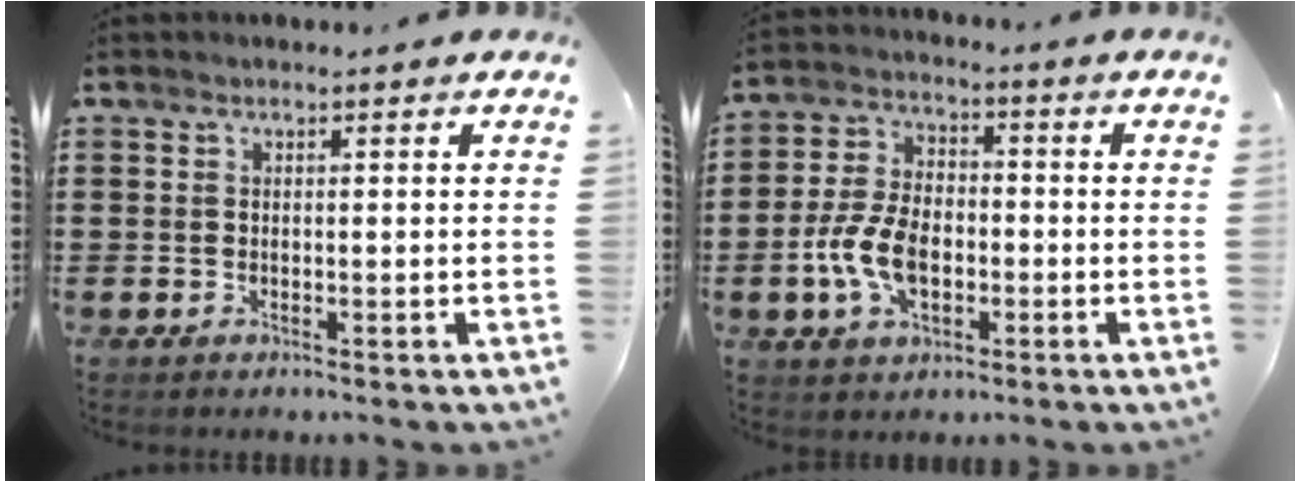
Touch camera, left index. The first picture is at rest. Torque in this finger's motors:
{"motor_torque": [1.63, 0.51, 0.71, 0.18]}